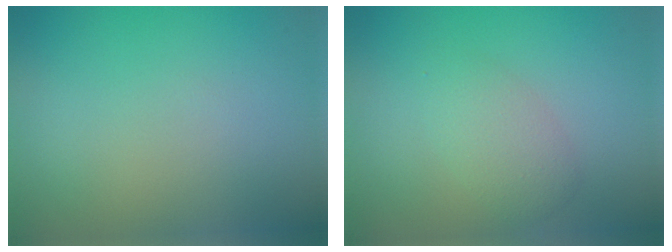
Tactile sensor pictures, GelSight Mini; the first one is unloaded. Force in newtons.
{"total": 2.4, "press": 2.4, "slide": 0.1}